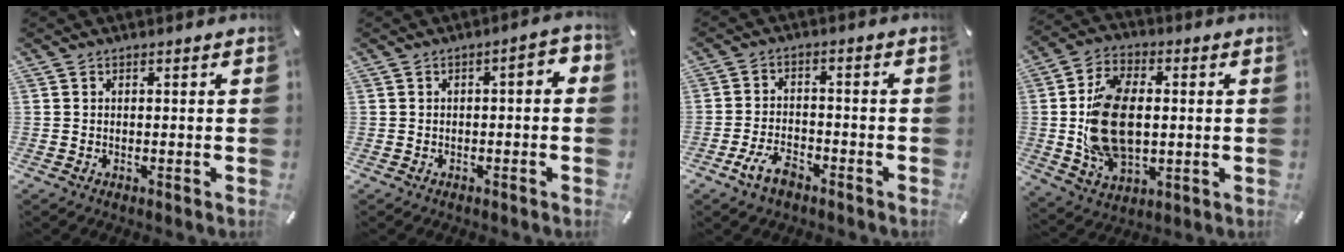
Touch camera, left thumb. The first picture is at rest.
{"total": 3.6, "force": [-0.8, 1.4, 3.2], "torque": [-0.049, 0.012, -0.020]}
{"total": 6.9, "force": [-4.4, 3.7, 3.8], "torque": [-0.089, 0.017, -0.084]}
{"total": 16.2, "force": [0.1, 10.6, 12.3], "torque": [-0.265, 0.001, 0.005]}